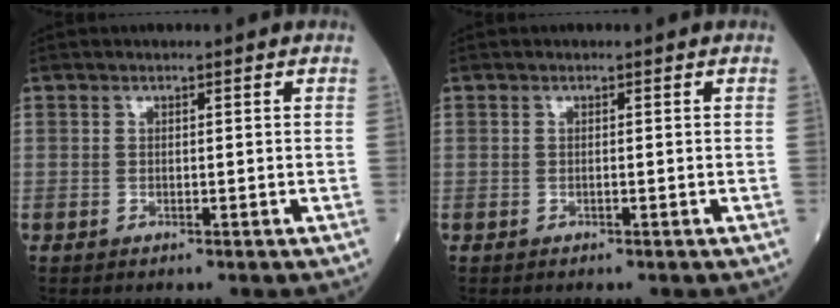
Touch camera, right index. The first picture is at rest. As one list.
[{"total": 0.0}]